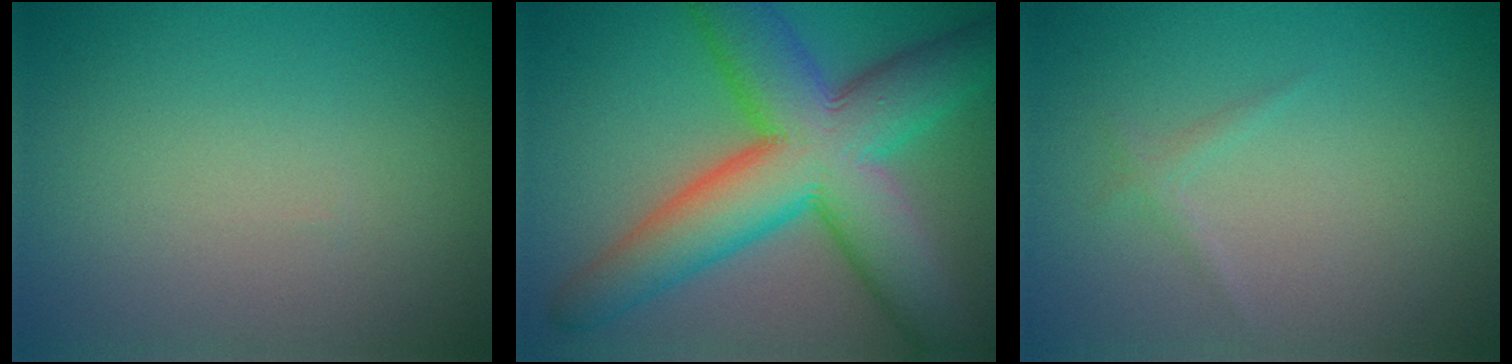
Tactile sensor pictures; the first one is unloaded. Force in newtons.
{"total": 12.5, "press": 12.5, "slide": 0.1}
{"total": 0.8, "press": 0.8, "slide": 0.1}